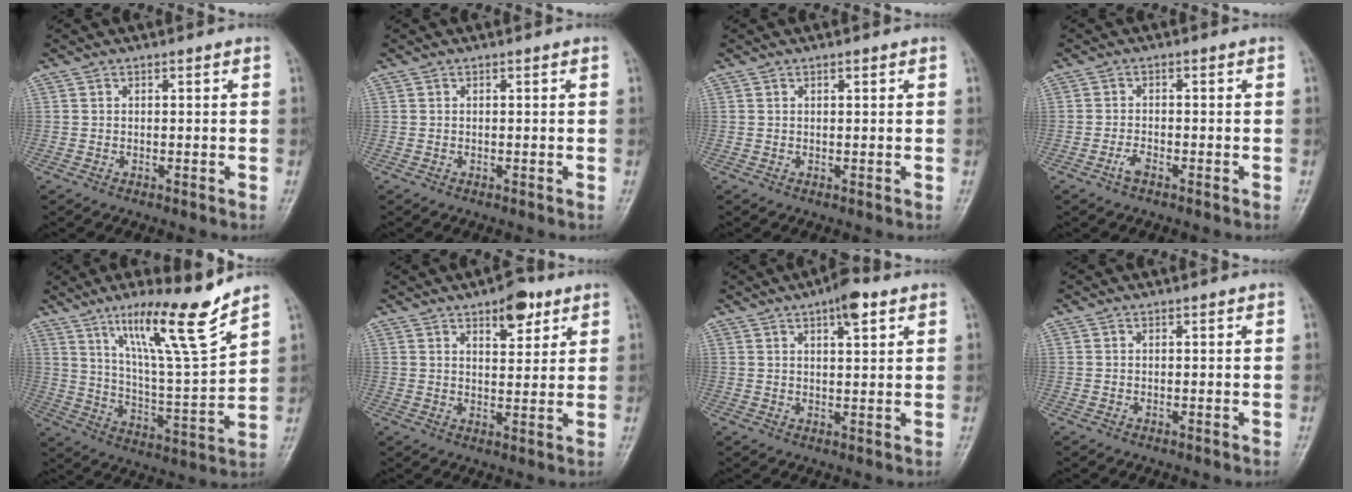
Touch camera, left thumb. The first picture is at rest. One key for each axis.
{"total": 0.0}
{"total": 0.6, "fx": 0.4, "fy": 0.2, "fz": 0.4, "tx": -0.008, "ty": -0.001, "tz": 0.005}
{"total": 2.1, "fx": -1.4, "fy": 0.8, "fz": 1.3, "tx": -0.031, "ty": 0.009, "tz": -0.028}
{"total": 16.3, "fx": 11.1, "fy": 1.1, "fz": 11.8, "tx": -0.186, "ty": -0.070, "tz": 0.195}
{"total": 6.7, "fx": 4.0, "fy": 3.0, "fz": 4.4, "tx": -0.040, "ty": -0.020, "tz": 0.055}
{"total": 5.9, "fx": 3.2, "fy": 1.9, "fz": 4.5, "tx": -0.057, "ty": -0.007, "tz": 0.045}
{"total": 0.0}